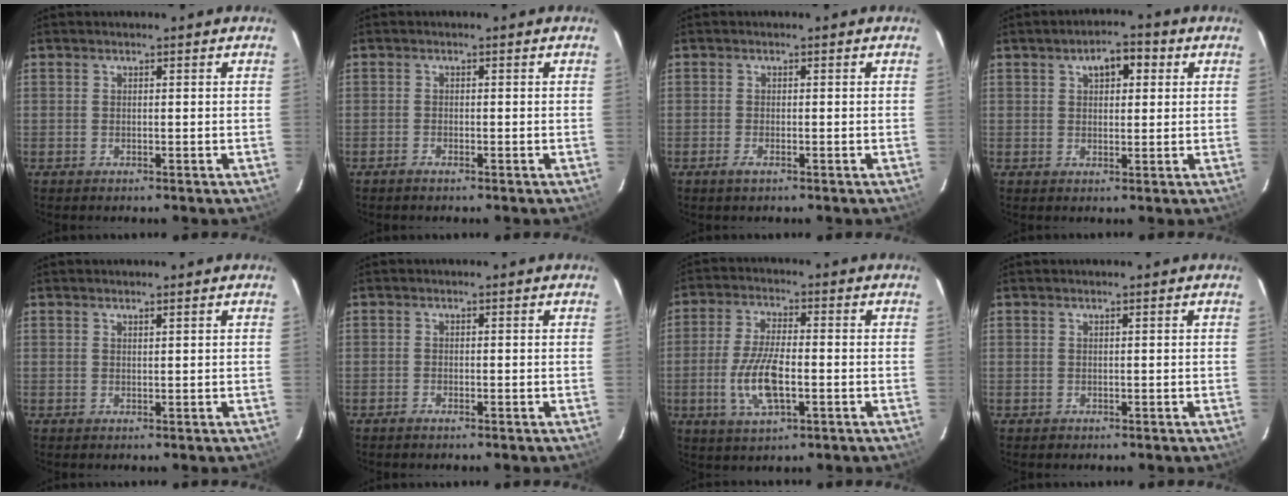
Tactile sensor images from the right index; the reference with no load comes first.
{"total": 0.8, "force": [-0.8, 0.2, 0.3], "torque": [-0.011, -0.002, -0.018]}
{"total": 1.4, "force": [-0.9, 0.4, 1.0], "torque": [-0.022, -0.003, -0.017]}
{"total": 5.2, "force": [2.2, 2.8, 3.8], "torque": [-0.058, 0.019, 0.034]}
{"total": 0.7, "force": [0.7, -0.2, 0.2], "torque": [-0.007, -0.004, 0.010]}
{"total": 0.7, "force": [-0.6, 0.1, 0.2], "torque": [-0.007, -0.002, -0.014]}
{"total": 9.9, "force": [-2.5, 3.5, 8.9], "torque": [-0.185, -0.005, -0.047]}
{"total": 0.0}